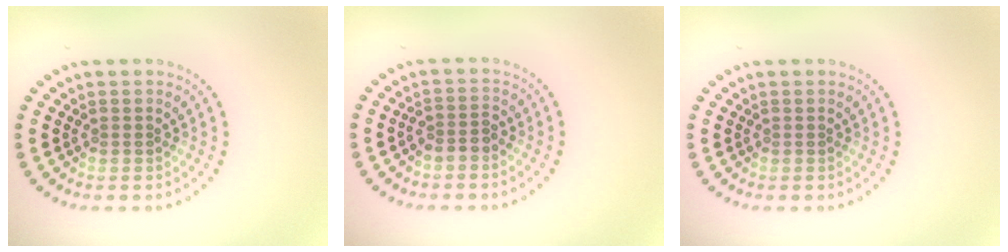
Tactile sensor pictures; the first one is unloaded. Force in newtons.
{"total": 1.6, "press": 1.3, "slide": 0.8}
{"total": 0.0}